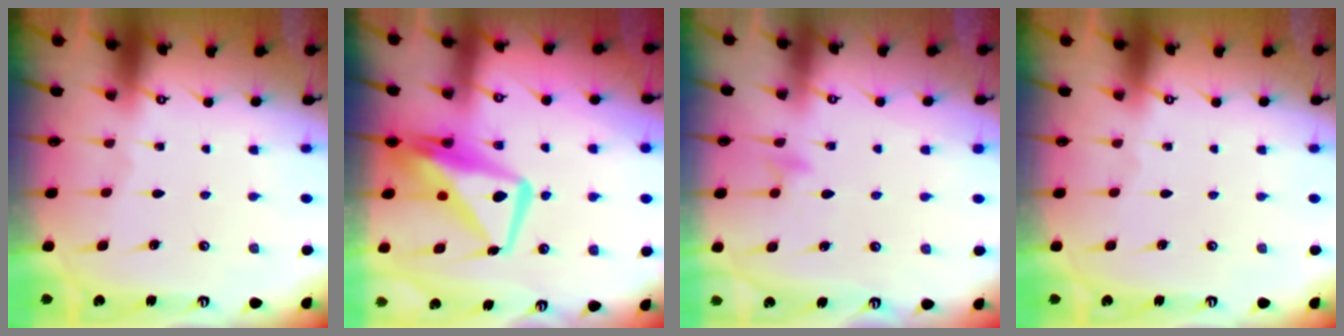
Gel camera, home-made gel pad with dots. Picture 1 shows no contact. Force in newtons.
{"total": 12.0, "press": 11.9, "slide": 1.2}
{"total": 5.6, "press": 5.6, "slide": 0.5}
{"total": 0.0}